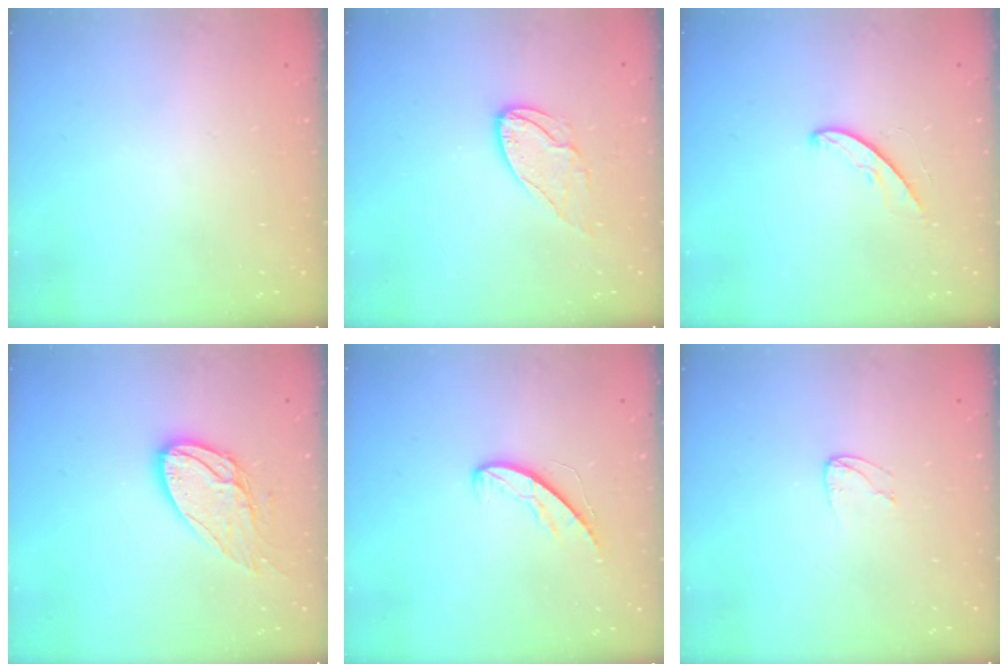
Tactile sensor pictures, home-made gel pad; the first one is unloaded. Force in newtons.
{"total": 8.8, "press": 8.8, "slide": 0.6}
{"total": 5.1, "press": 5.1, "slide": 0.2}
{"total": 12.4, "press": 12.3, "slide": 0.9}
{"total": 6.0, "press": 6.0, "slide": 0.5}
{"total": 3.5, "press": 3.5, "slide": 0.4}